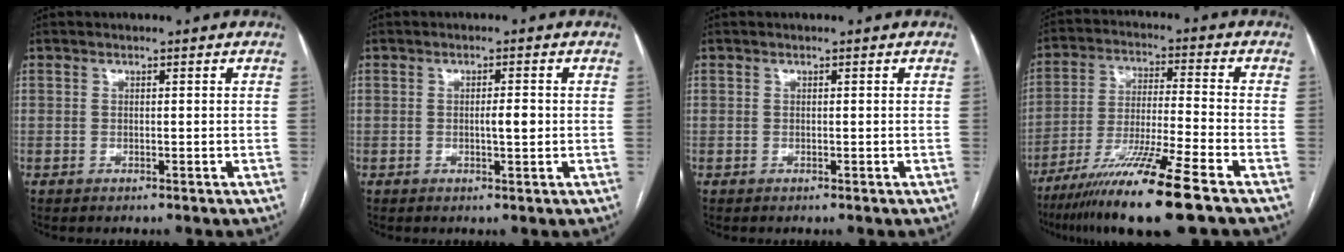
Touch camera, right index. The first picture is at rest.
{"total": 2.2, "force": [-0.1, 0.3, 2.2], "torque": [-0.036, 0.001, -0.002]}
{"total": 0.0}
{"total": 14.9, "force": [-10.1, -0.9, 11.0], "torque": [-0.214, -0.044, -0.180]}